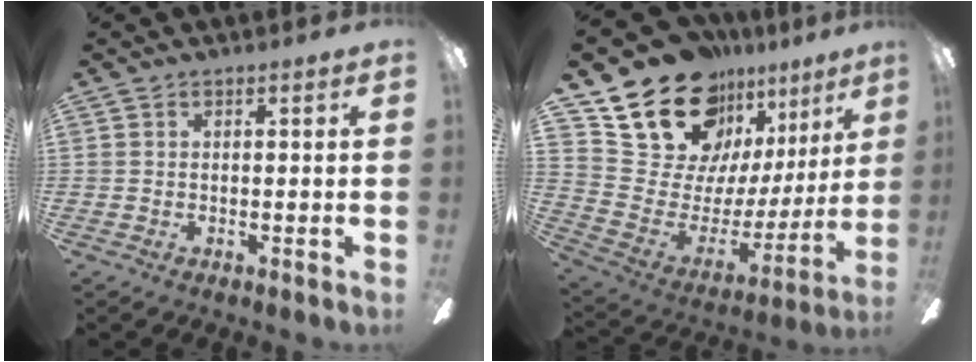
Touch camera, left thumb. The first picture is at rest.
{"total": 20.1, "force": [15.4, 10.8, 6.9], "torque": [-0.123, -0.120, 0.294]}